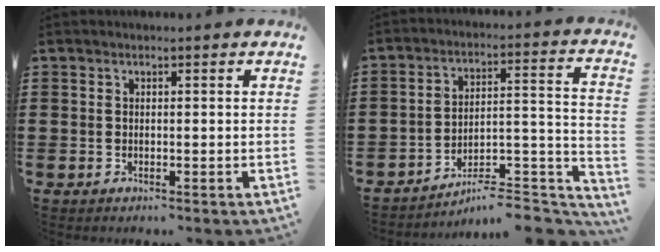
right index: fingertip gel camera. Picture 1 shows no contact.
{"total": 6.5, "force": [-5.8, 1.0, 2.6], "torque": [-0.037, -0.005, -0.115]}